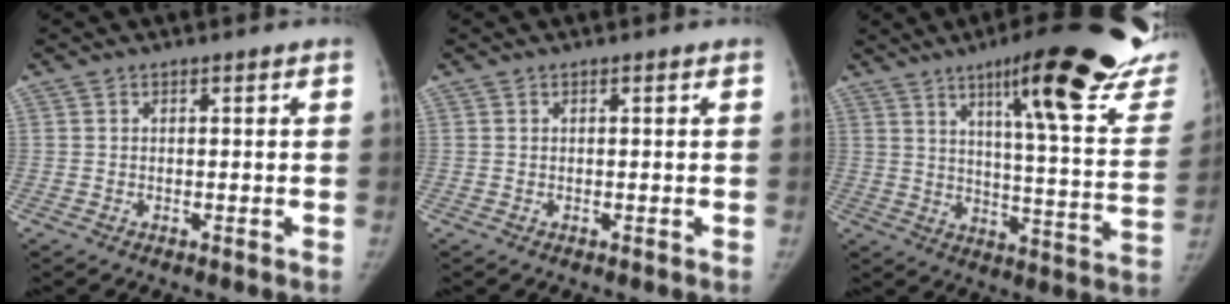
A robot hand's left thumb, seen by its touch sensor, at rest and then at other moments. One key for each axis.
{"total": 0.0}
{"total": 28.8, "fx": 19.9, "fy": 5.1, "fz": 20.3, "tx": -0.245, "ty": -0.104, "tz": 0.262}